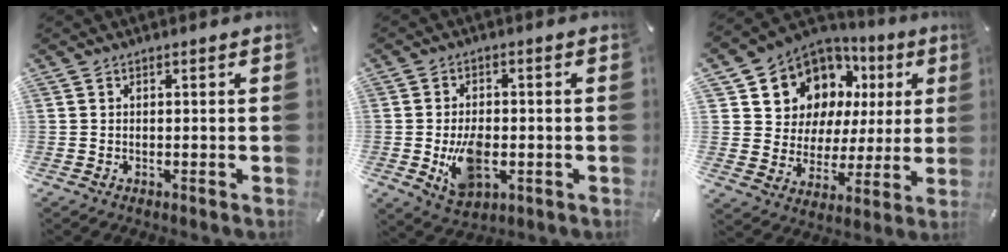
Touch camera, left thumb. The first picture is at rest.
{"total": 9.5, "force": [-1.9, 6.1, 7.1], "torque": [-0.130, -0.002, -0.028]}
{"total": 11.1, "force": [6.5, 8.7, 2.4], "torque": [-0.062, -0.063, 0.124]}